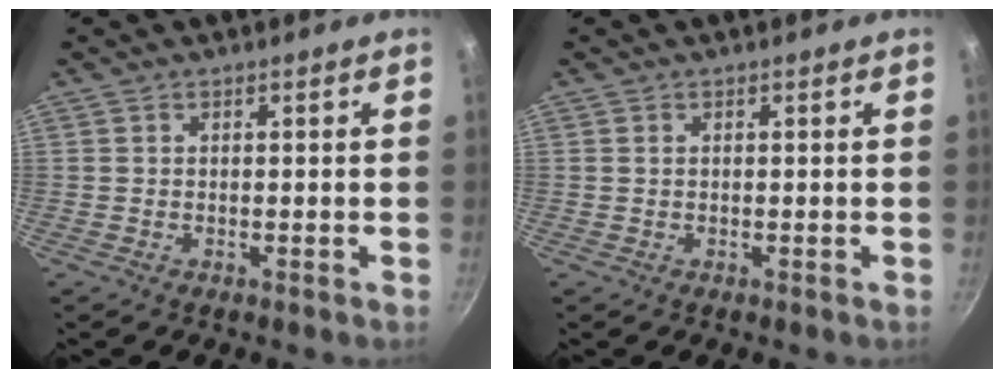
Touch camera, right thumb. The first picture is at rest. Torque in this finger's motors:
{"motor_torque": [-0.70, 0.42, -0.23, 0.14, 0.04]}